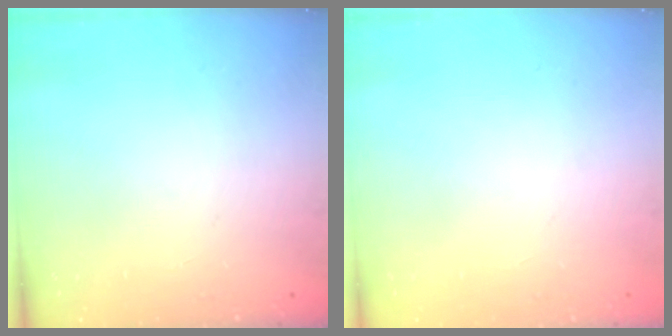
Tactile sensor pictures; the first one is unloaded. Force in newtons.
{"total": 0.0}